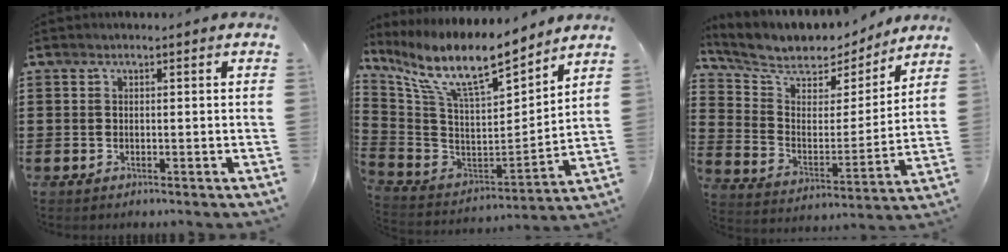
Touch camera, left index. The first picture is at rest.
{"total": 12.7, "force": [9.9, 2.5, 7.6], "torque": [-0.175, -0.064, 0.170]}
{"total": 7.6, "force": [6.6, 3.0, 2.1], "torque": [-0.075, -0.051, 0.112]}